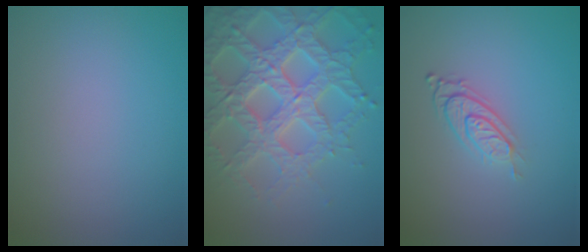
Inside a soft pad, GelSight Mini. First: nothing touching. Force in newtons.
{"total": 6.9, "press": 6.7, "slide": 1.7}
{"total": 2.9, "press": 1.9, "slide": 2.2}